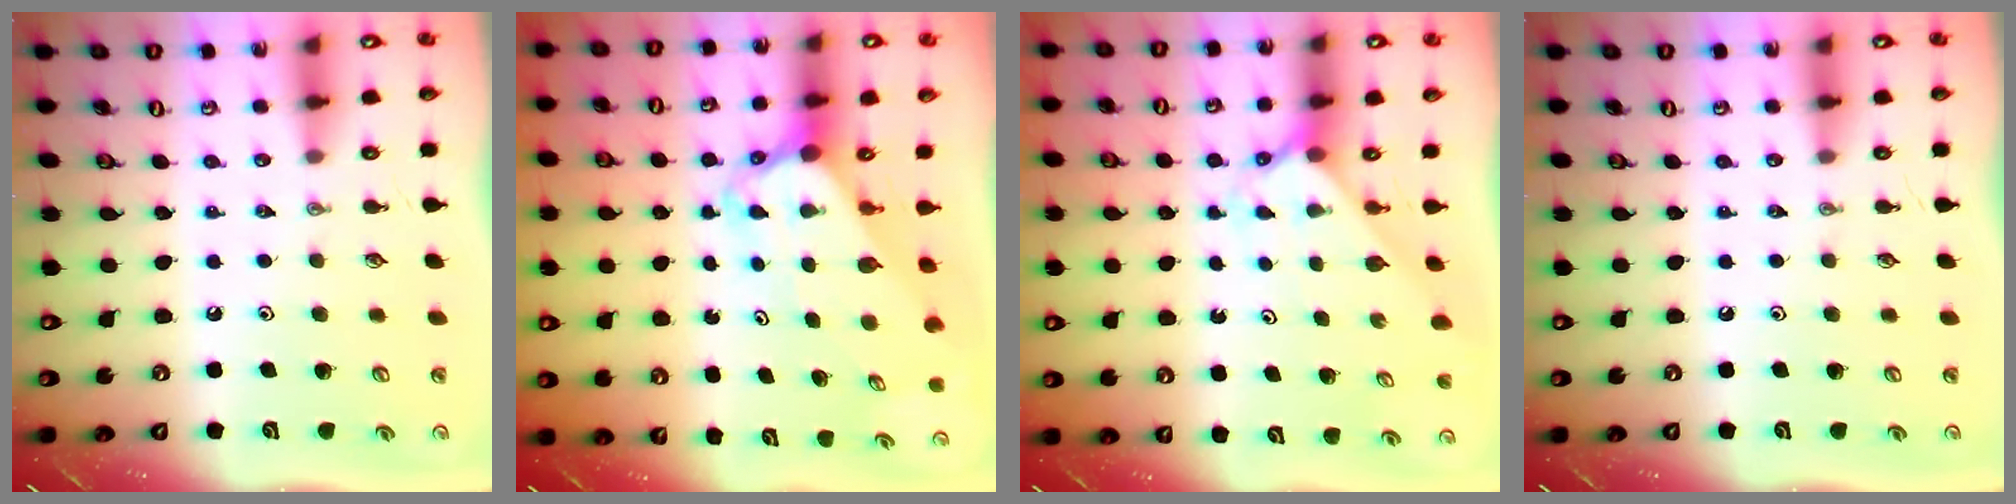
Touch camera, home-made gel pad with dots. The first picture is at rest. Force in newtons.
{"total": 4.0, "press": 4.0, "slide": 0.3}
{"total": 2.4, "press": 2.4, "slide": 0.2}
{"total": 0.0}